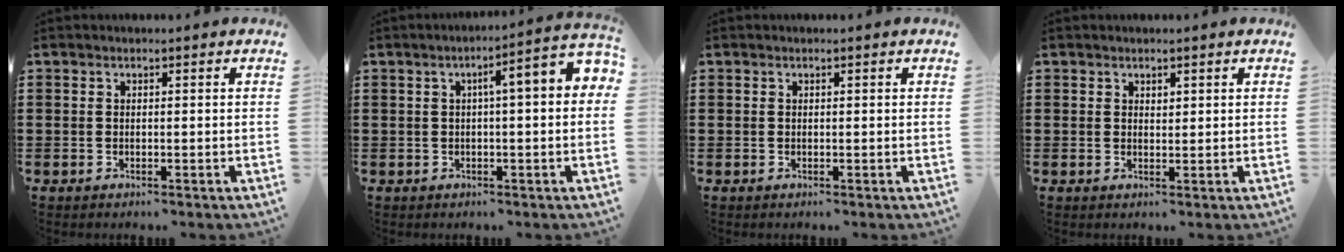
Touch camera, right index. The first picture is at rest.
{"total": 5.1, "force": [0.6, 0.5, 5.1], "torque": [-0.080, -0.004, 0.002]}
{"total": 0.0}
{"total": 1.1, "force": [0.9, 0.5, 0.2], "torque": [-0.005, 0.003, 0.017]}